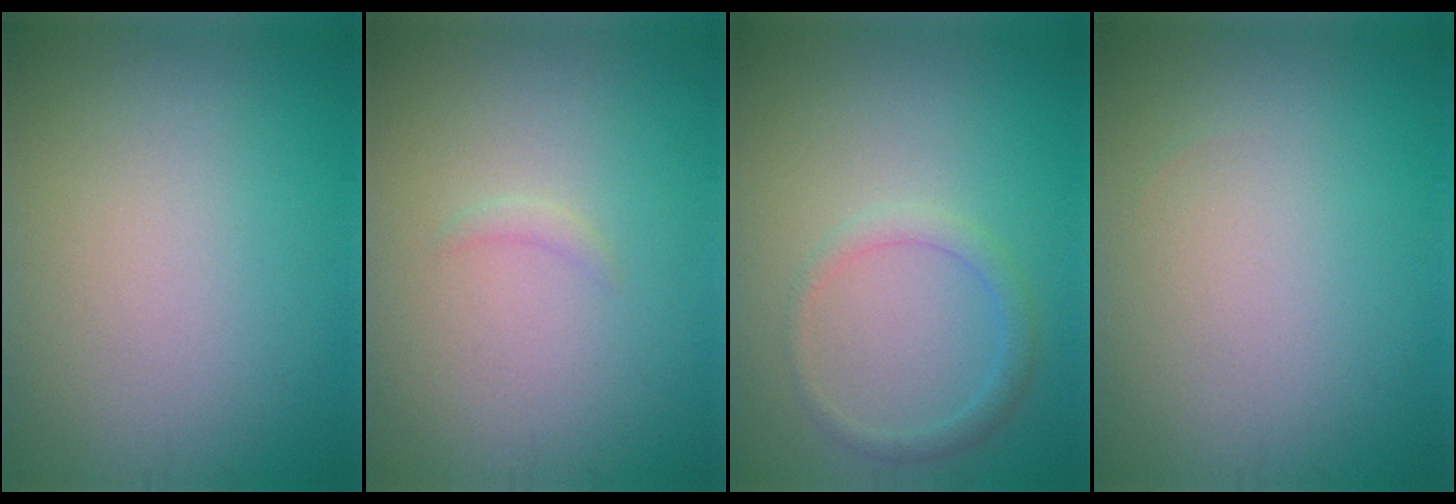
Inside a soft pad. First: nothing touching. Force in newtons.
{"total": 0.7, "press": 0.7, "slide": 0.1}
{"total": 1.8, "press": 1.8, "slide": 0.1}
{"total": 0.0}